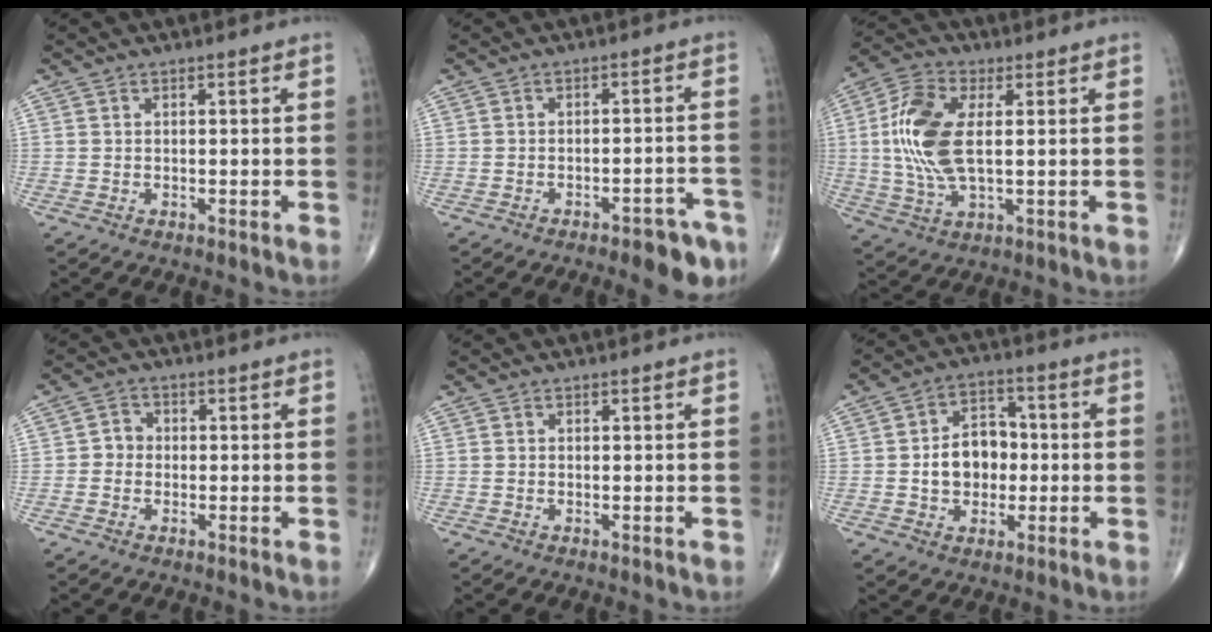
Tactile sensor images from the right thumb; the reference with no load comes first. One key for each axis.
{"total": 7.9, "fx": -5.4, "fy": 2.8, "fz": 5.0, "tx": -0.046, "ty": 0.033, "tz": -0.068}
{"total": 13.2, "fx": 1.4, "fy": 6.4, "fz": 11.5, "tx": -0.253, "ty": 0.005, "tz": 0.027}
{"total": 2.7, "fx": -0.4, "fy": 2.5, "fz": 1.0, "tx": 0.001, "ty": 0.009, "tz": -0.016}
{"total": 0.0}
{"total": 9.5, "fx": -0.7, "fy": 7.3, "fz": 6.1, "tx": -0.066, "ty": 0.023, "tz": -0.016}